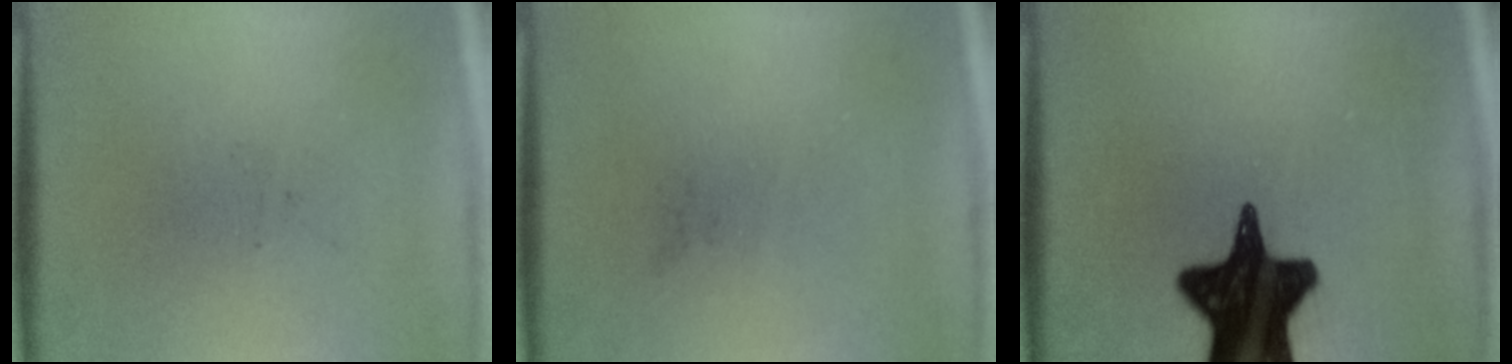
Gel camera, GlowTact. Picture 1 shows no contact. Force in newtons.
{"total": 0.0}
{"total": 18.5}